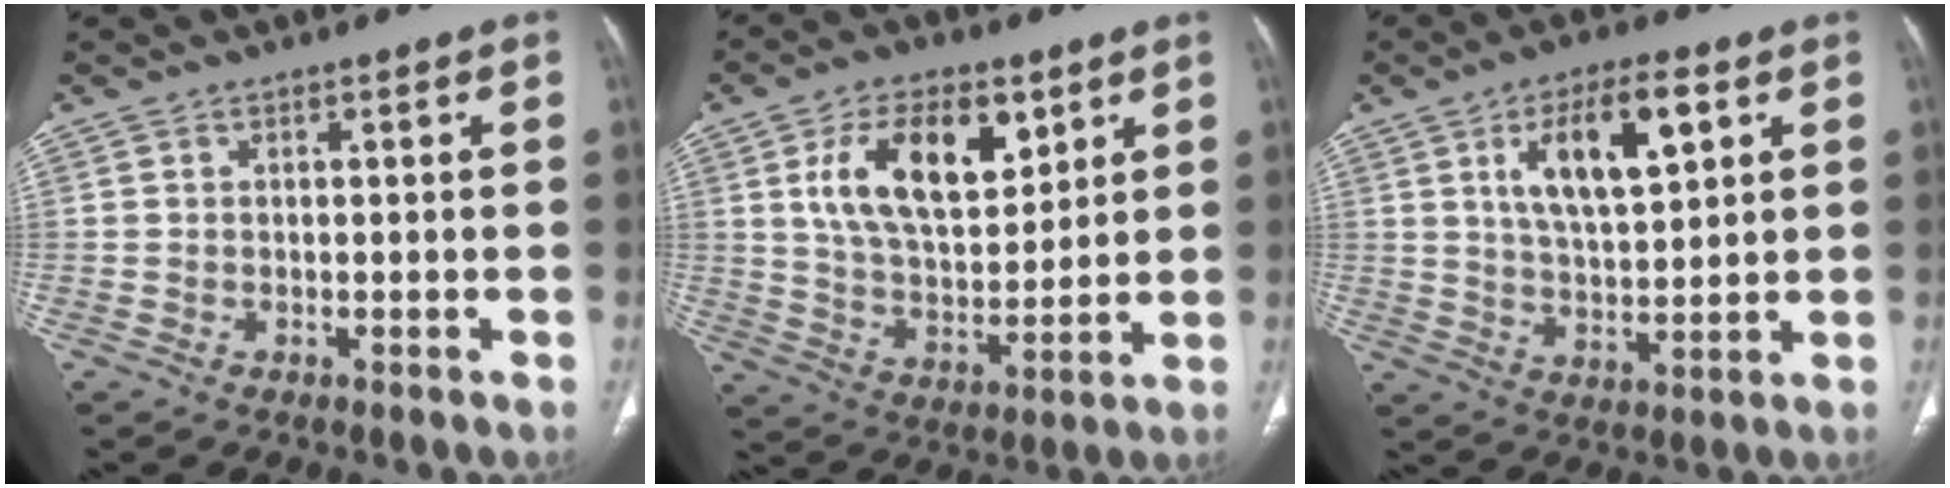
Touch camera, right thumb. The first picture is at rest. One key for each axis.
{"total": 16.5, "fx": 6.6, "fy": 8.9, "fz": 12.2, "tx": -0.176, "ty": -0.027, "tz": 0.126}
{"total": 13.1, "fx": 5.0, "fy": 5.3, "fz": 10.9, "tx": -0.167, "ty": -0.012, "tz": 0.089}